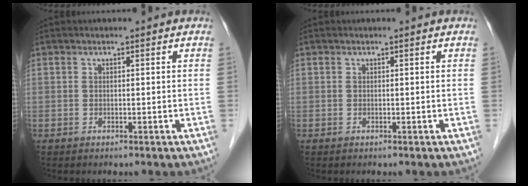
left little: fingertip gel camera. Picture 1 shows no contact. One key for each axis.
{"total": 0.0}